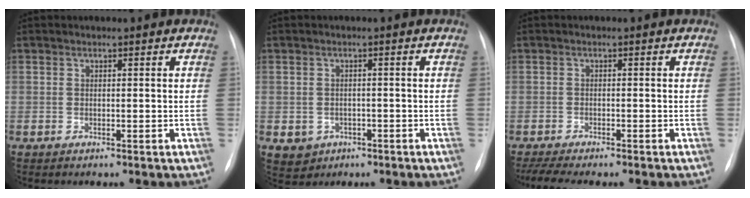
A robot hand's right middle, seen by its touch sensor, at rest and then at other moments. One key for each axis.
{"total": 3.5, "fx": -1.4, "fy": 3.1, "fz": 0.8, "tx": -0.011, "ty": 0.004, "tz": -0.010}
{"total": 7.1, "fx": -6.0, "fy": 0.9, "fz": 3.7, "tx": -0.057, "ty": -0.003, "tz": -0.090}